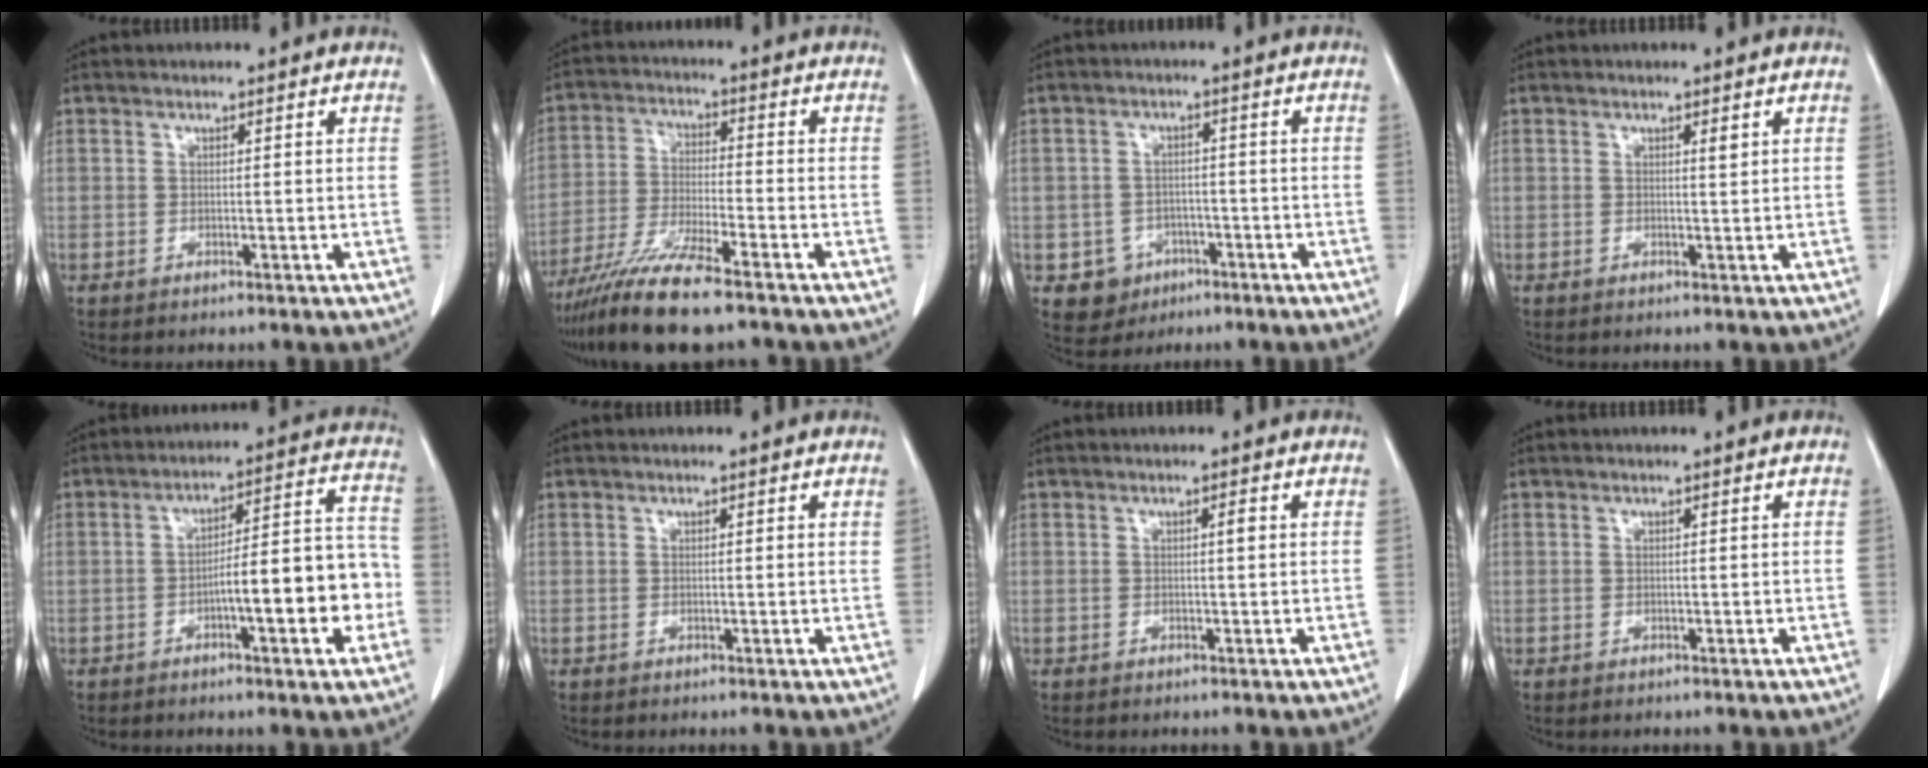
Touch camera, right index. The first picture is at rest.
{"total": 10.8, "force": [-8.5, 0.2, 6.7], "torque": [-0.127, -0.030, -0.155]}
{"total": 5.1, "force": [-2.2, 4.6, 0.7], "torque": [-0.006, 0.012, -0.027]}
{"total": 0.8, "force": [0.4, 0.1, 0.7], "torque": [-0.014, -0.002, 0.006]}
{"total": 12.5, "force": [-3.5, 2.2, 11.7], "torque": [-0.160, 0.032, -0.048]}
{"total": 0.0}
{"total": 0.9, "force": [0.2, 0.0, 0.9], "torque": [-0.016, 0.001, 0.002]}
{"total": 0.0}